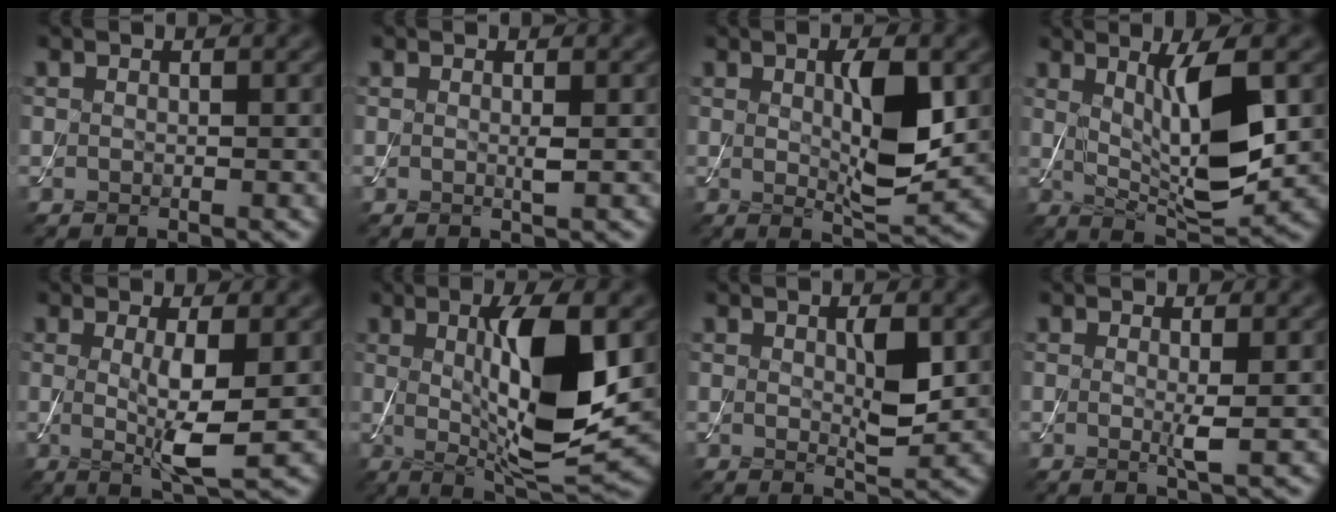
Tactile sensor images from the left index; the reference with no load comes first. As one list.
[{"total": 0.7, "force": [0.0, 0.0, 0.7], "torque": [-0.016, -0.001, -0.001]}, {"total": 5.6, "force": [0.8, 1.5, 5.3], "torque": [-0.093, -0.005, 0.019]}, {"total": 7.0, "force": [1.3, 1.7, 6.7], "torque": [-0.115, -0.015, 0.029]}, {"total": 4.4, "force": [0.0, 0.7, 4.3], "torque": [-0.082, -0.014, 0.005]}, {"total": 10.1, "force": [0.7, 2.5, 9.8], "torque": [-0.156, -0.014, 0.022]}, {"total": 2.9, "force": [0.6, 0.8, 2.7], "torque": [-0.049, -0.007, 0.012]}, {"total": 1.4, "force": [0.0, 0.0, 1.4], "torque": [-0.032, -0.006, -0.001]}]